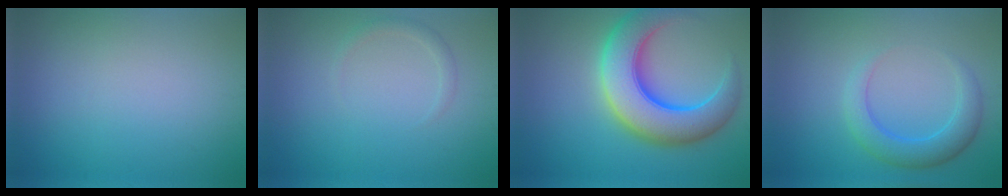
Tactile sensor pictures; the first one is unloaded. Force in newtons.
{"total": 1.1, "press": 1.1, "slide": 0.1}
{"total": 10.3, "press": 10.3, "slide": 0.4}
{"total": 3.6, "press": 3.6, "slide": 0.2}